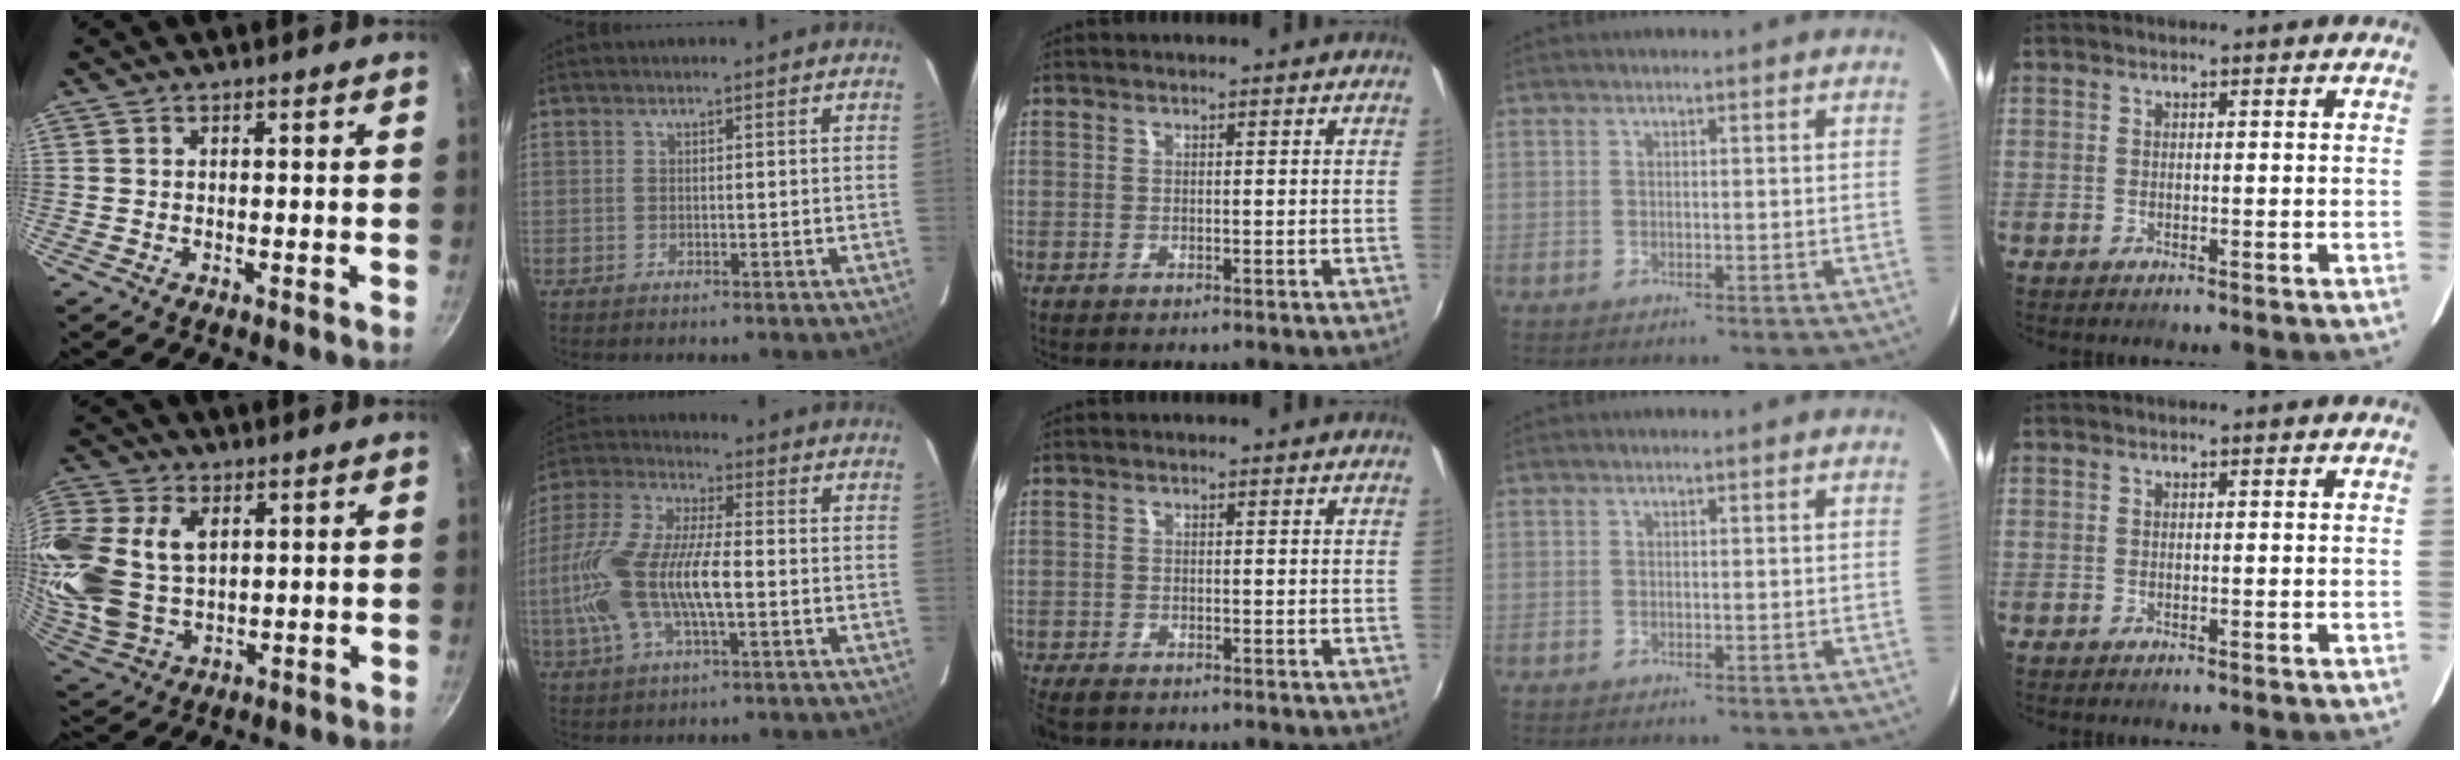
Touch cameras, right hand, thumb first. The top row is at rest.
{"thumb": {"total": 20.5, "force": [4.7, 14.4, 13.9], "torque": [-0.323, -0.003, 0.097]}, "index": {"total": 16.7, "force": [-2.7, 5.5, 15.5], "torque": [-0.327, 0.001, -0.055]}, "middle": {"total": 3.6, "force": [-3.0, 1.2, 1.4], "torque": [-0.040, -0.018, -0.059]}}